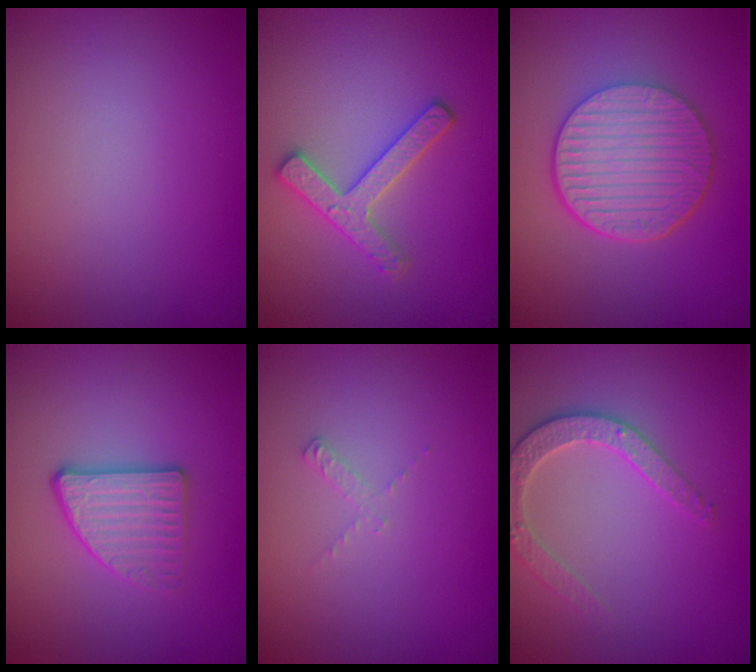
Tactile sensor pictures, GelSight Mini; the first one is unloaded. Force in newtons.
{"total": 2.7, "press": 2.6, "slide": 0.5}
{"total": 6.5, "press": 4.7, "slide": 4.4}
{"total": 2.8, "press": 2.5, "slide": 1.2}
{"total": 0.8, "press": 0.8, "slide": 0.1}
{"total": 2.7, "press": 2.7, "slide": 0.3}